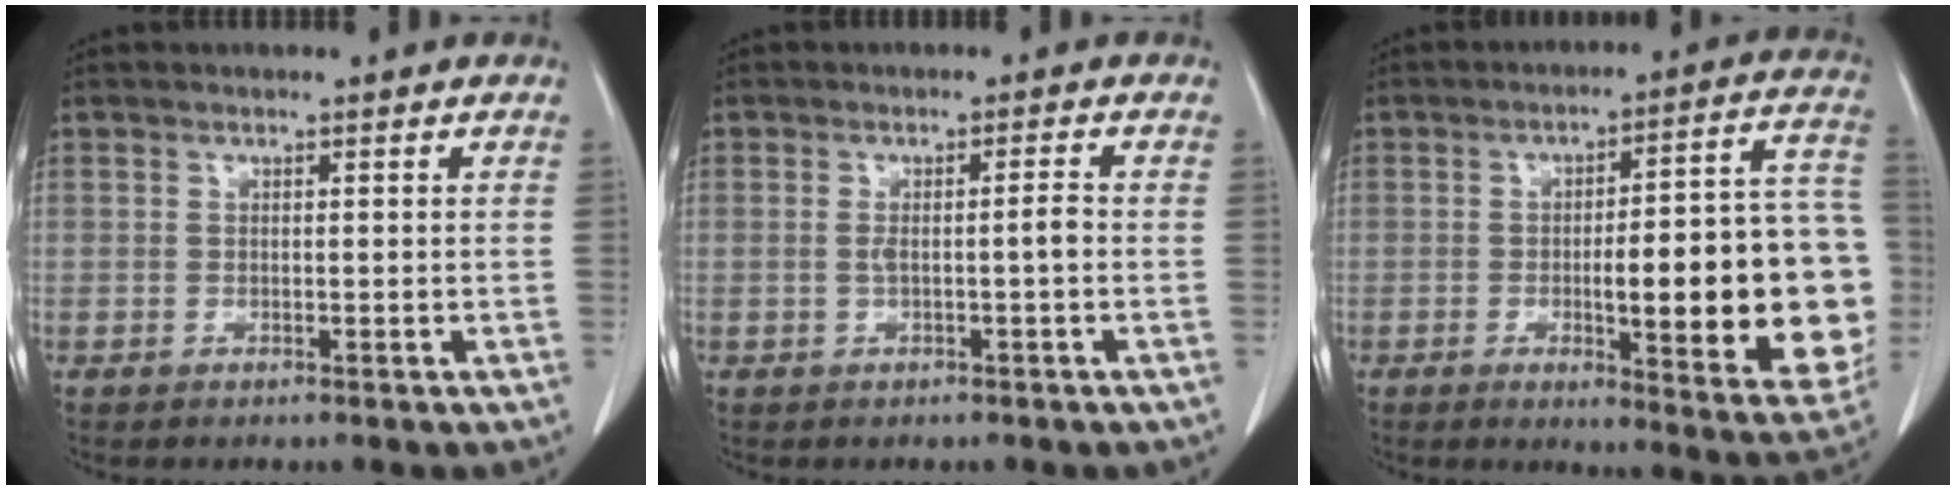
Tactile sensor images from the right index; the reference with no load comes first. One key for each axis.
{"total": 2.7, "fx": -0.4, "fy": 0.0, "fz": 2.6, "tx": -0.048, "ty": 0.006, "tz": -0.004}
{"total": 22.2, "fx": -2.9, "fy": 4.3, "fz": 21.6, "tx": -0.207, "ty": 0.026, "tz": -0.023}